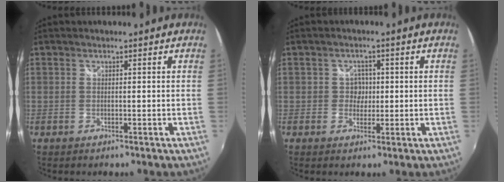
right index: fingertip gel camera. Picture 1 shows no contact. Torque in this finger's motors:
{"motor_torque": [-0.01, 0.07, 0.03, 0.01]}